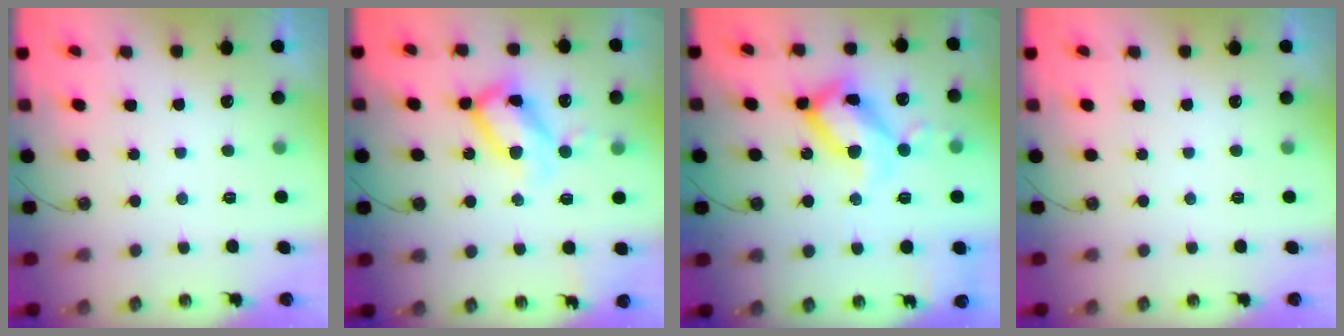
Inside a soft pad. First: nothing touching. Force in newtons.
{"total": 15.2, "press": 15.2, "slide": 1.3}
{"total": 20.9, "press": 20.8, "slide": 2.2}
{"total": 0.0}